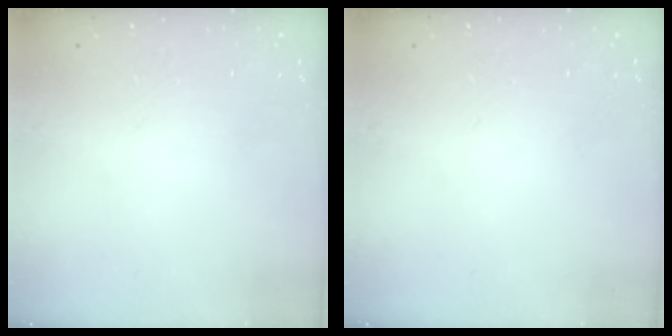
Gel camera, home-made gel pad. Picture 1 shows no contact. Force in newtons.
{"total": 0.0}